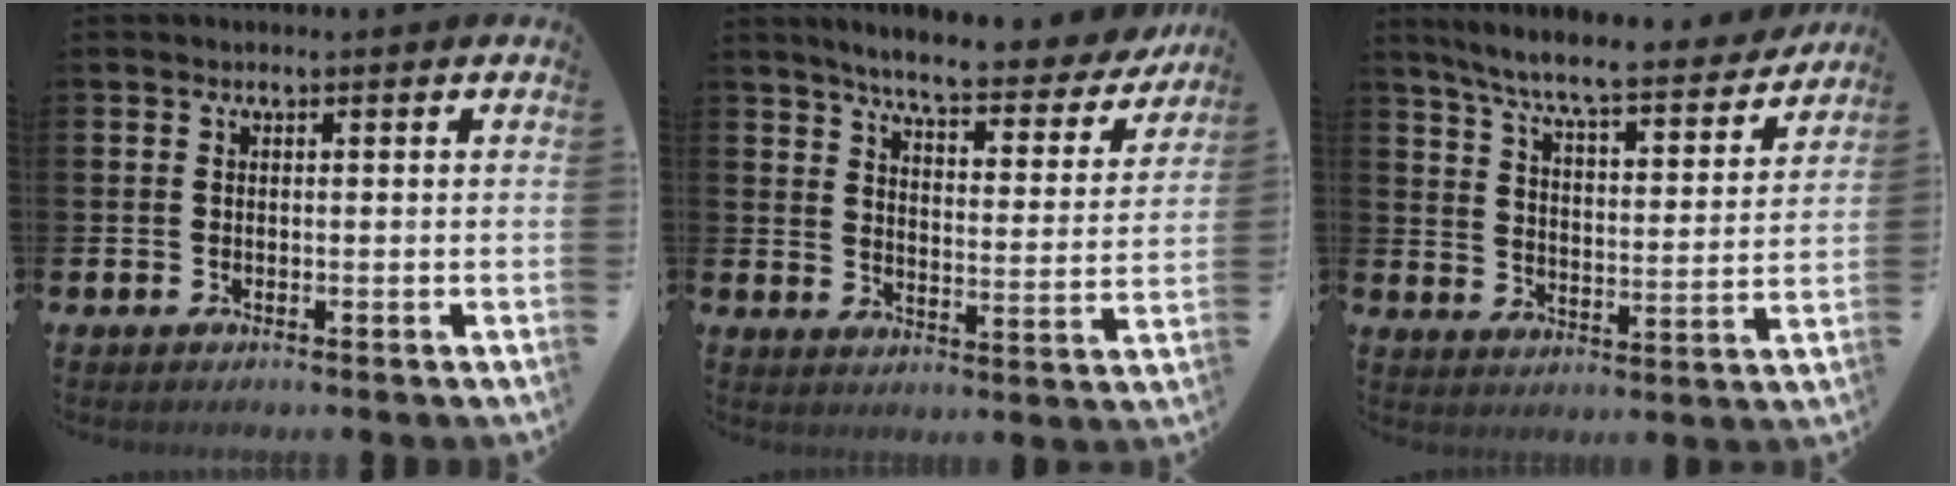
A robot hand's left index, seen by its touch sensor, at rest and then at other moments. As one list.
[{"total": 6.5, "force": [6.0, 0.7, 2.6], "torque": [-0.070, -0.043, 0.096]}, {"total": 8.0, "force": [7.2, 0.6, 3.4], "torque": [-0.096, -0.047, 0.122]}]